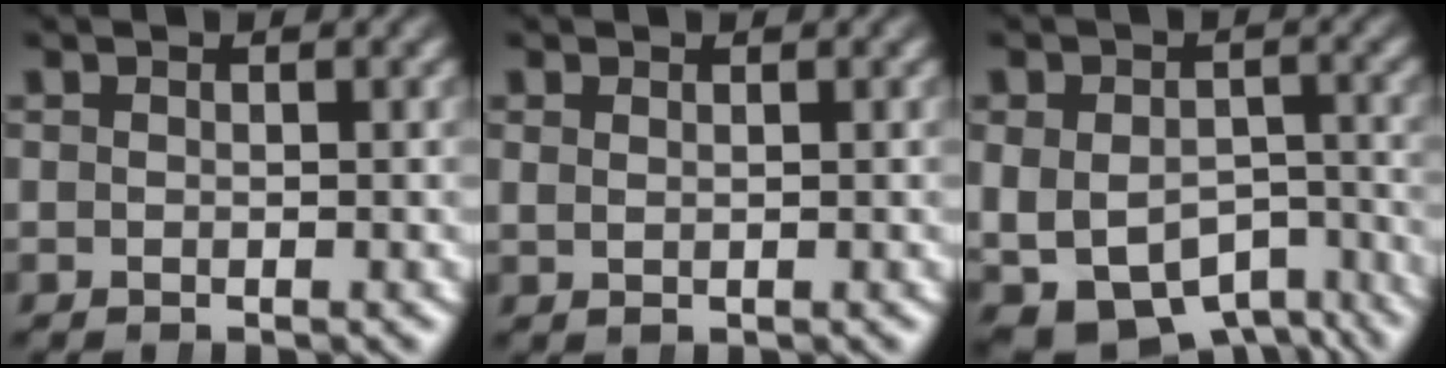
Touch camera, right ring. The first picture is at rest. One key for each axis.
{"total": 0.8, "fx": 0.6, "fy": -0.2, "fz": 0.5, "tx": -0.001, "ty": -0.002, "tz": 0.018}
{"total": 12.1, "fx": -6.1, "fy": 8.8, "fz": 5.7, "tx": -0.113, "ty": -0.056, "tz": -0.084}